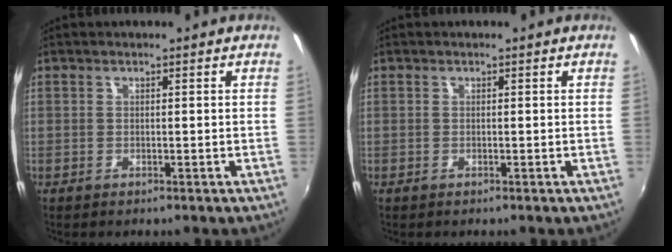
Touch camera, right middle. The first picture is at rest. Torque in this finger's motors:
{"motor_torque": [-0.16, 0.07, 0.00, 0.00]}